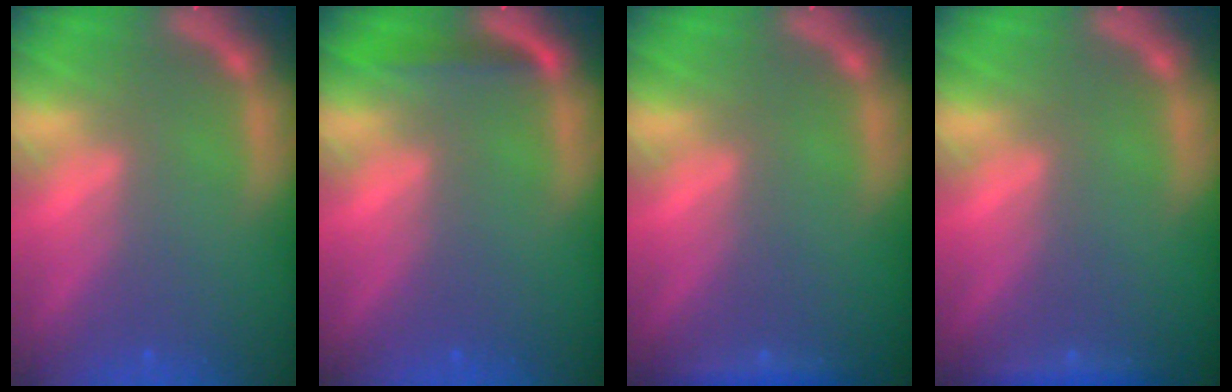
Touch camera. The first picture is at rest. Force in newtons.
{"total": 1.9}
{"total": 1.4}
{"total": 1.4}